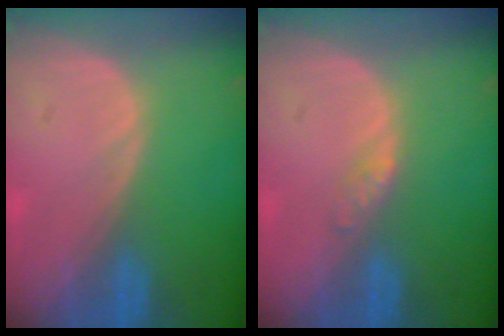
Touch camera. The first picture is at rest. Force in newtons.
{"total": 1.4, "press": 1.4, "slide": 0.1}